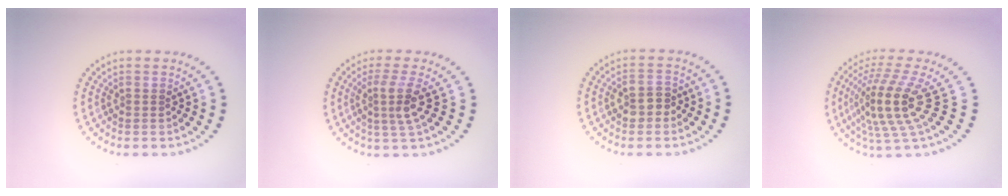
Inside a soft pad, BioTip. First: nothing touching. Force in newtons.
{"total": 2.9, "press": 2.1, "slide": 2.0}
{"total": 2.1, "press": 2.1, "slide": 0.5}
{"total": 5.3, "press": 3.9, "slide": 3.6}